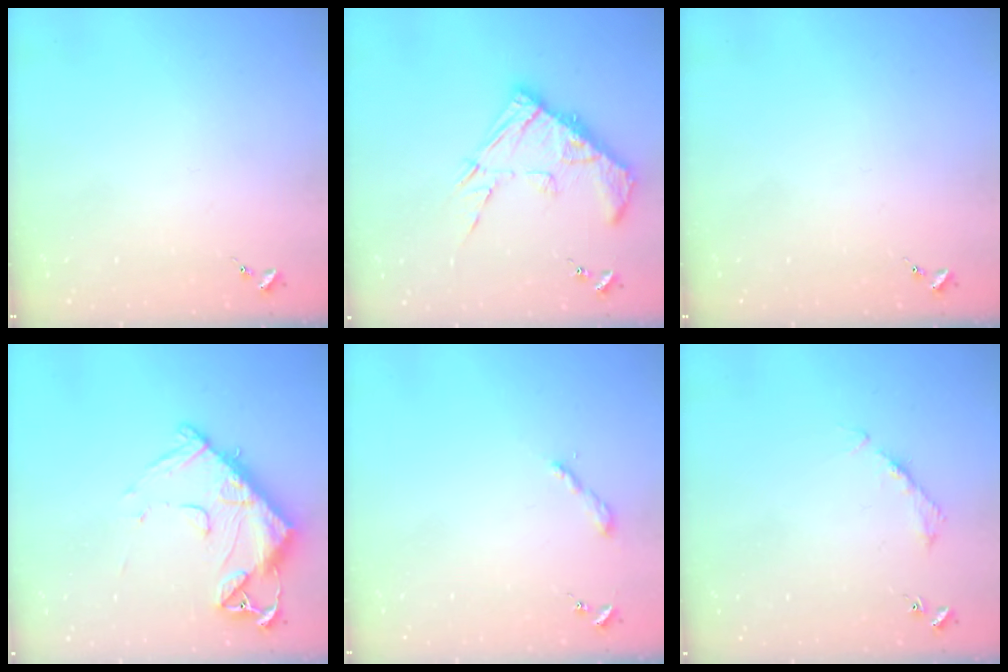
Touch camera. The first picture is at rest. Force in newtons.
{"total": 15.9, "press": 15.8, "slide": 1.5}
{"total": 0.0}
{"total": 15.0, "press": 14.9, "slide": 1.6}
{"total": 2.2, "press": 2.2, "slide": 0.2}
{"total": 4.1, "press": 4.1, "slide": 0.3}